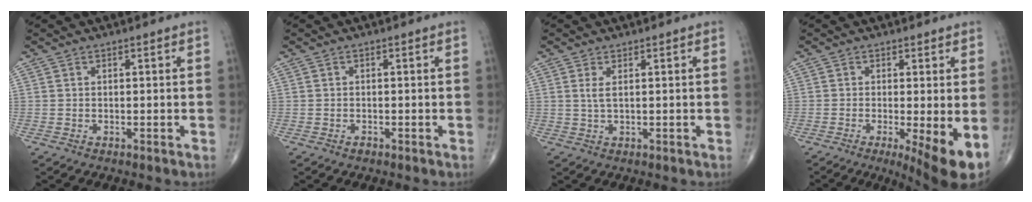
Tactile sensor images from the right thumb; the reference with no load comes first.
{"total": 0.6, "force": [-0.5, 0.3, 0.2], "torque": [0.003, 0.000, -0.011]}
{"total": 1.9, "force": [0.6, 0.4, 1.7], "torque": [-0.045, -0.001, 0.017]}
{"total": 8.3, "force": [-2.3, 1.6, 7.8], "torque": [-0.117, -0.024, -0.036]}